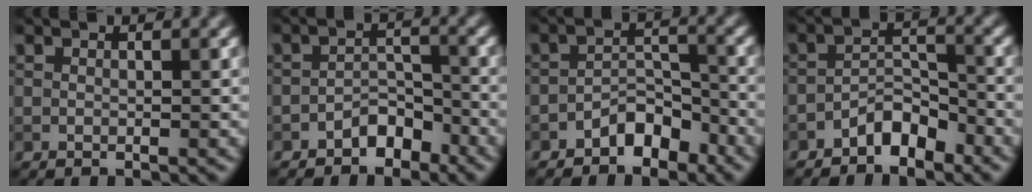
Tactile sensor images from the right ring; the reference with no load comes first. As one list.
[{"total": 2.6, "force": [-1.9, 1.4, 1.1], "torque": [-0.010, 0.014, -0.034]}, {"total": 3.3, "force": [-2.4, 1.6, 1.6], "torque": [-0.017, 0.014, -0.043]}, {"total": 3.2, "force": [-2.4, 1.4, 1.6], "torque": [-0.021, 0.017, -0.045]}]